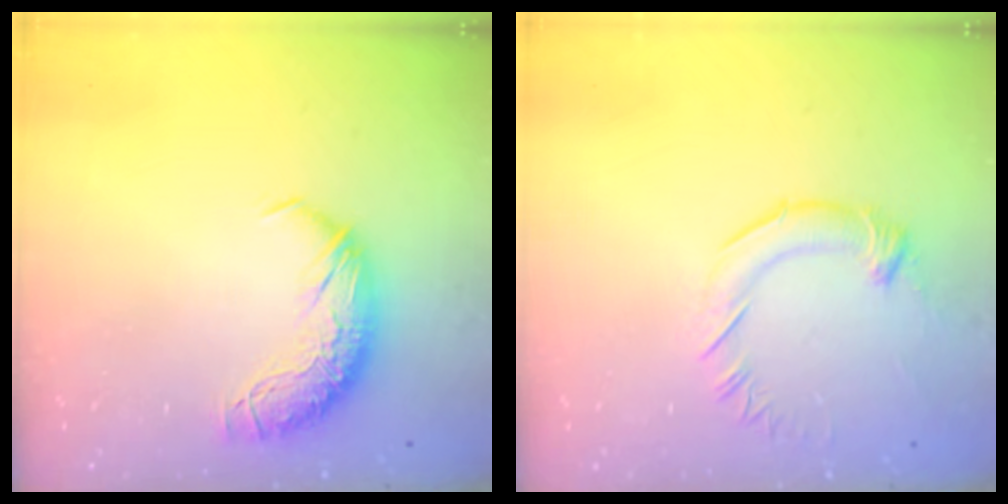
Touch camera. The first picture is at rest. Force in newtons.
{"total": 2.5, "press": 2.4, "slide": 0.7}